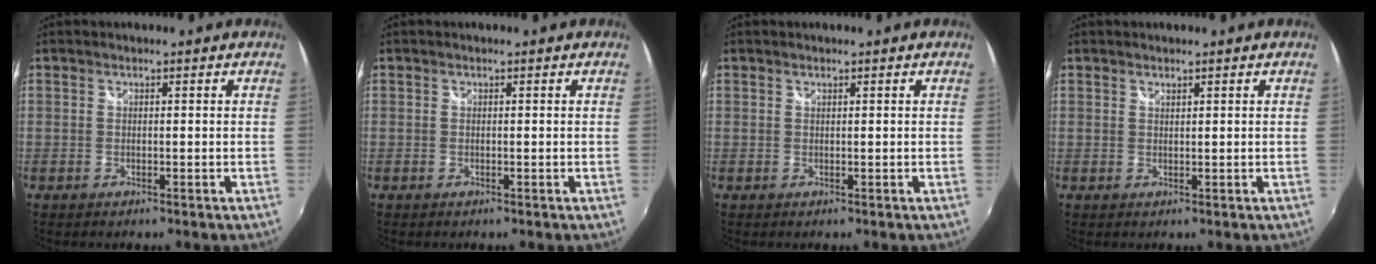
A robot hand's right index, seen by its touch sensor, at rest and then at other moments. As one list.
[{"total": 0.0}, {"total": 0.0}, {"total": 0.7, "force": [0.6, 0.1, 0.2], "torque": [-0.002, 0.001, 0.012]}]